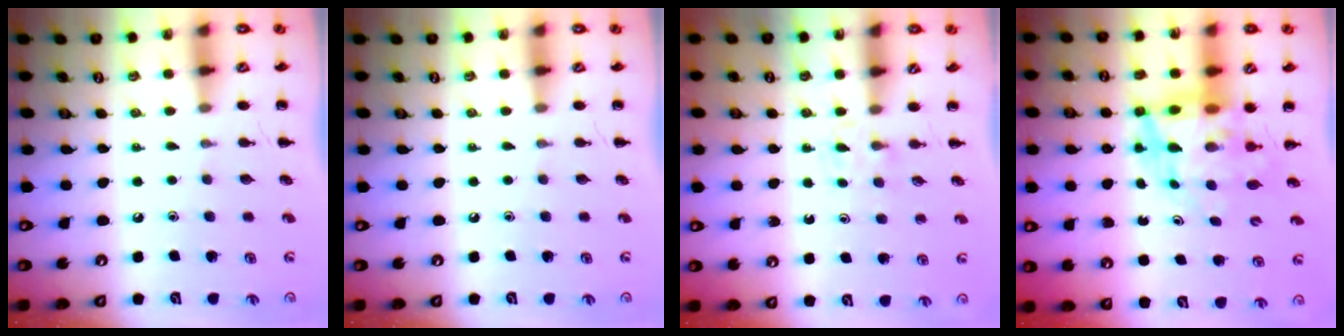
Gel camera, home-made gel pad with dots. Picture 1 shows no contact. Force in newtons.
{"total": 0.0}
{"total": 2.9, "press": 2.7, "slide": 1.1}
{"total": 7.9, "press": 7.8, "slide": 1.7}